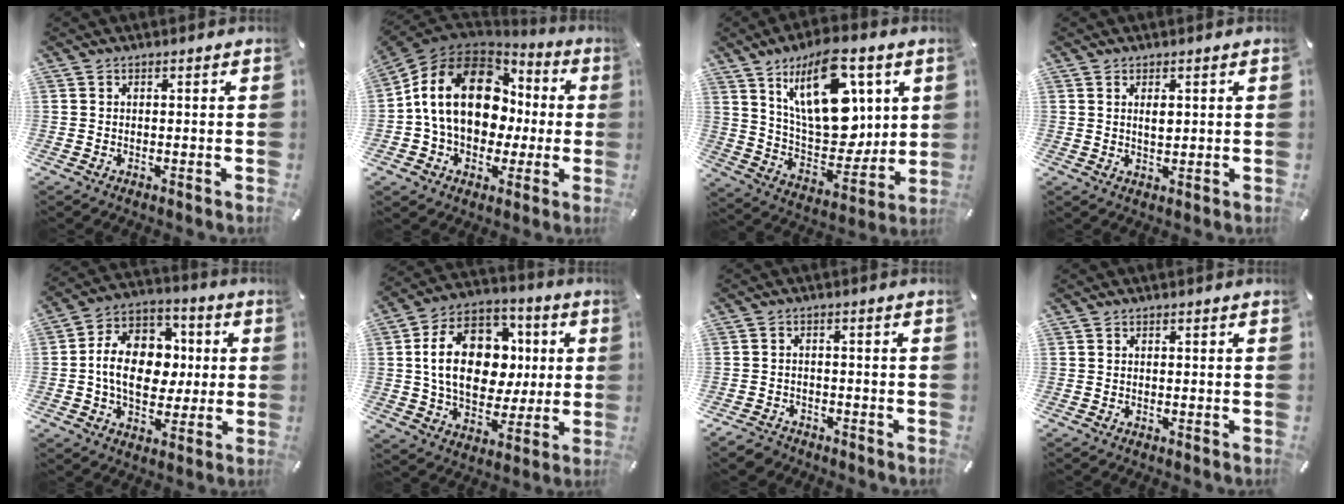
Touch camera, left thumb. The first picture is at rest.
{"total": 19.7, "force": [2.2, 14.8, 12.8], "torque": [-0.258, 0.016, 0.045]}
{"total": 22.4, "force": [8.6, 11.8, 17.0], "torque": [-0.302, -0.039, 0.142]}
{"total": 2.4, "force": [0.9, 1.1, 1.9], "torque": [-0.033, 0.000, 0.013]}
{"total": 14.5, "force": [-0.9, 11.3, 9.0], "torque": [-0.163, 0.016, -0.012]}
{"total": 19.8, "force": [1.7, 14.5, 13.3], "torque": [-0.246, 0.008, 0.031]}
{"total": 2.9, "force": [-2.4, 1.6, 0.5], "torque": [-0.014, 0.015, -0.051]}
{"total": 0.0}